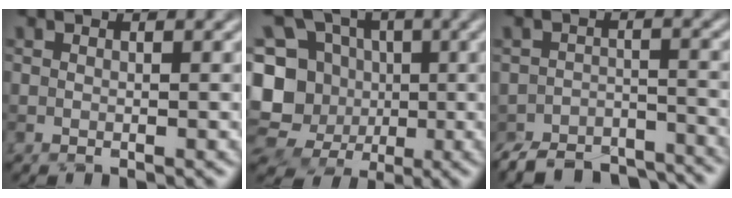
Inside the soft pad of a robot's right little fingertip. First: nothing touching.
{"total": 11.1, "force": [-0.8, 10.3, 4.1], "torque": [-0.113, 0.034, -0.030]}
{"total": 6.5, "force": [-6.2, 2.0, 0.9], "torque": [-0.005, -0.007, -0.091]}